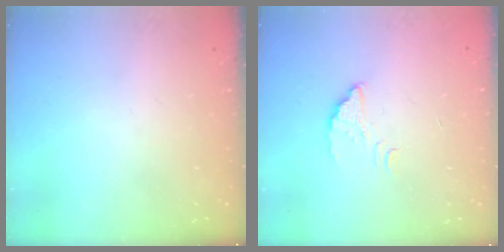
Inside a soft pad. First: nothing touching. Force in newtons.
{"total": 2.5, "press": 2.5, "slide": 0.2}